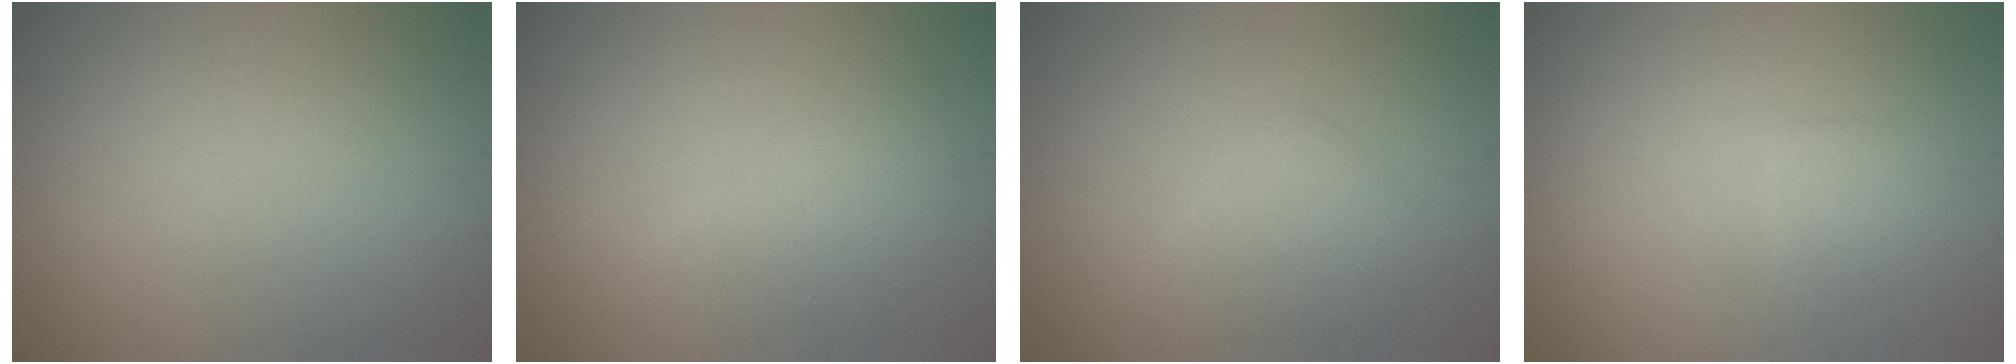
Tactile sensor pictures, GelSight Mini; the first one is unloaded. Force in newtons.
{"total": 2.8, "press": 2.7, "slide": 0.2}
{"total": 2.6, "press": 2.6, "slide": 0.2}
{"total": 1.4, "press": 1.3, "slide": 0.3}